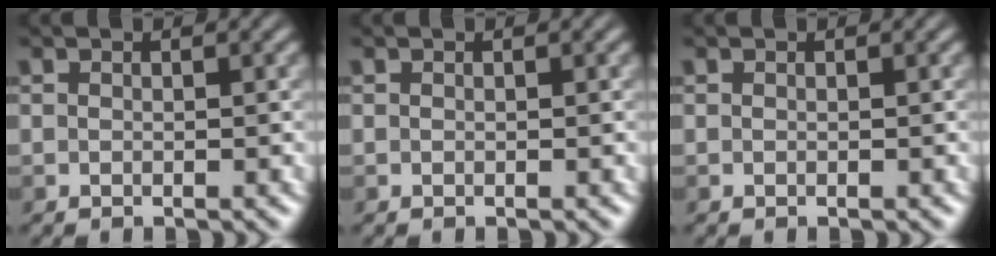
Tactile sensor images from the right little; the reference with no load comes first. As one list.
[{"total": 0.0}, {"total": 0.0}]